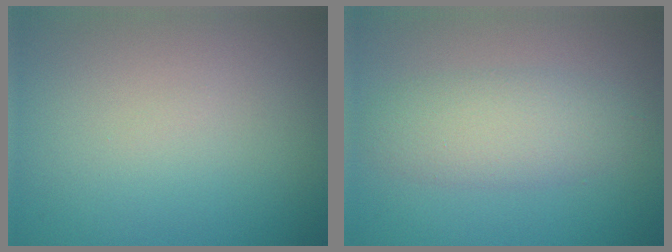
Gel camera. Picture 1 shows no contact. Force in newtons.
{"total": 3.8, "press": 3.8, "slide": 0.1}